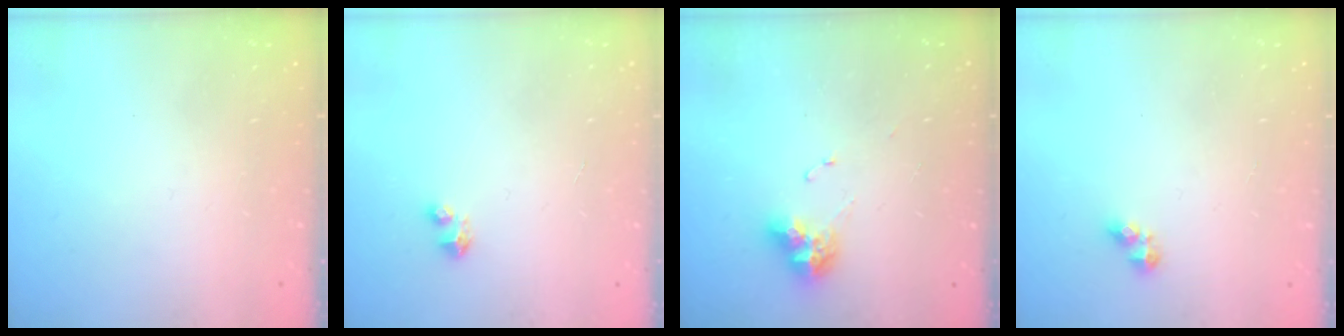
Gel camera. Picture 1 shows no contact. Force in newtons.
{"total": 2.8, "press": 2.8, "slide": 0.1}
{"total": 9.0, "press": 8.9, "slide": 0.9}
{"total": 4.9, "press": 4.8, "slide": 0.6}